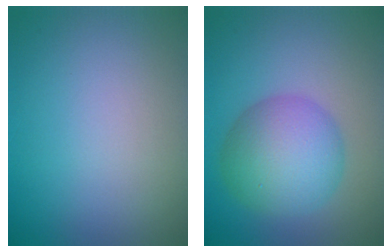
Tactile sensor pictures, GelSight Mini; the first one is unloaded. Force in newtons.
{"total": 6.9, "press": 6.9, "slide": 0.1}